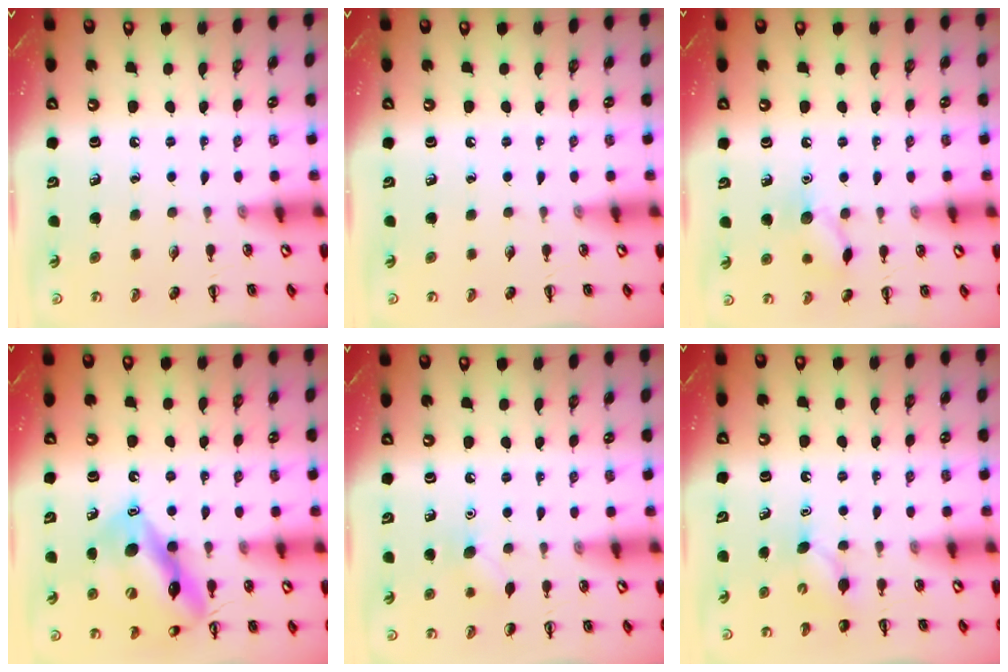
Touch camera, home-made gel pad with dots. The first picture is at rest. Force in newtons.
{"total": 0.0}
{"total": 9.3, "press": 9.3, "slide": 0.9}
{"total": 15.2, "press": 15.0, "slide": 2.2}
{"total": 5.6, "press": 5.3, "slide": 1.6}
{"total": 3.5, "press": 3.4, "slide": 0.8}